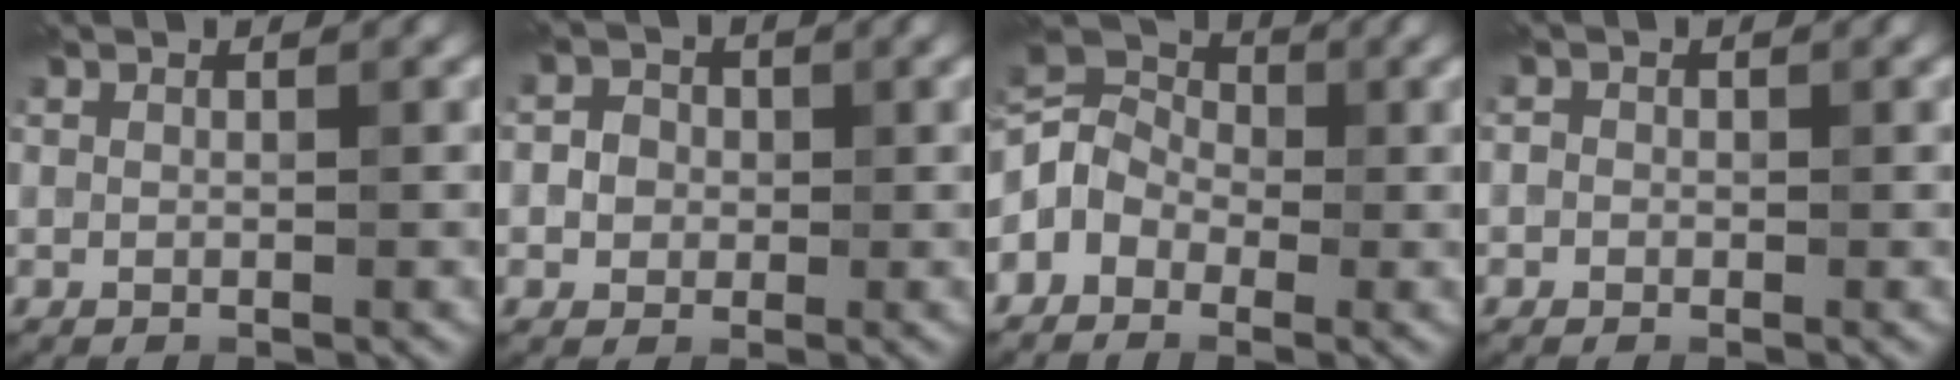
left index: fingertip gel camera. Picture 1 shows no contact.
{"total": 2.2, "force": [-0.1, 2.0, 0.9], "torque": [-0.002, 0.000, -0.011]}
{"total": 4.1, "force": [-1.7, 3.3, 1.8], "torque": [-0.036, 0.010, -0.048]}
{"total": 0.9, "force": [0.0, 0.9, 0.1], "torque": [0.005, -0.004, -0.008]}